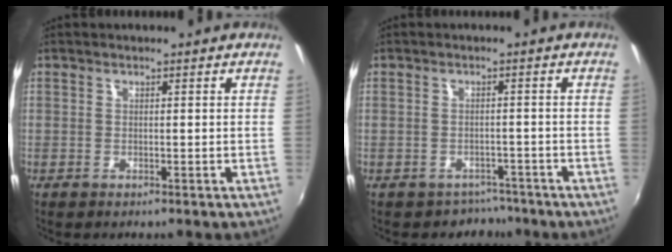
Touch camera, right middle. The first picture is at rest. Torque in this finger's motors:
{"motor_torque": [0.17, -0.15, 0.02, 0.00]}